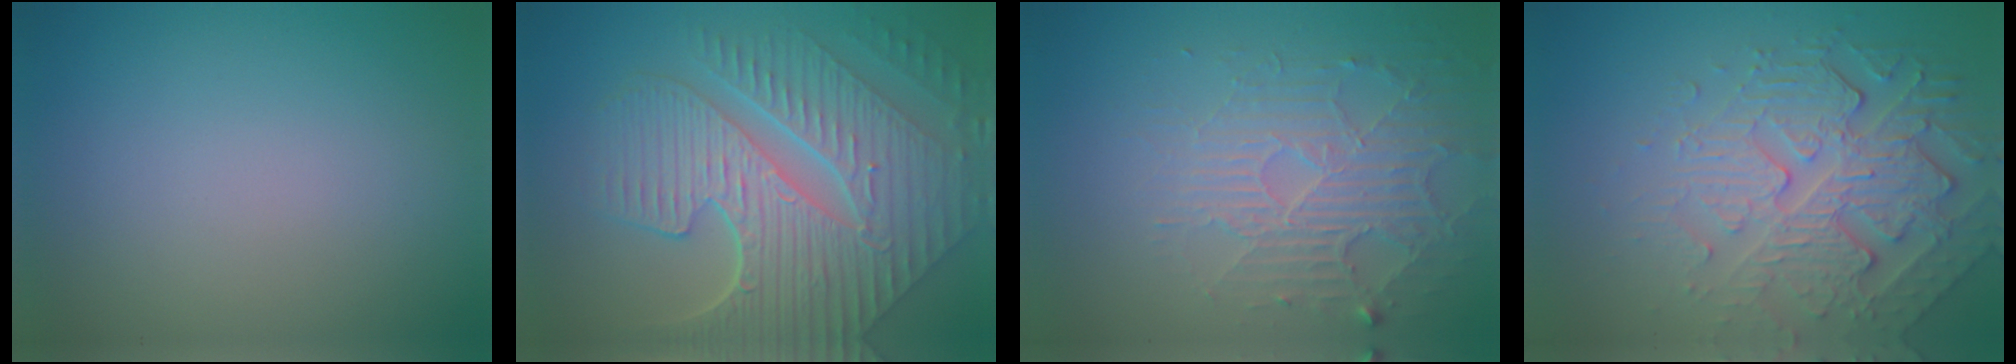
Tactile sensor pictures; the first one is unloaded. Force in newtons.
{"total": 10.2, "press": 6.9, "slide": 7.4}
{"total": 4.0, "press": 3.4, "slide": 2.1}
{"total": 6.4, "press": 4.9, "slide": 4.1}